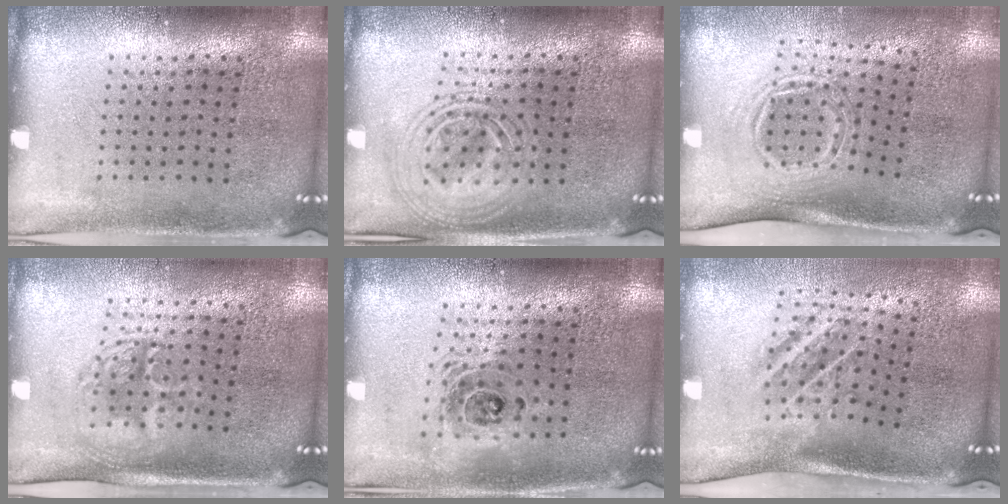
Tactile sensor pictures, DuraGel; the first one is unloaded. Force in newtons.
{"total": 2.9, "press": 2.9, "slide": 0.4}
{"total": 1.7, "press": 1.2, "slide": 1.2}
{"total": 1.6, "press": 1.4, "slide": 0.8}
{"total": 1.5, "press": 1.3, "slide": 0.9}
{"total": 1.9, "press": 1.2, "slide": 1.5}